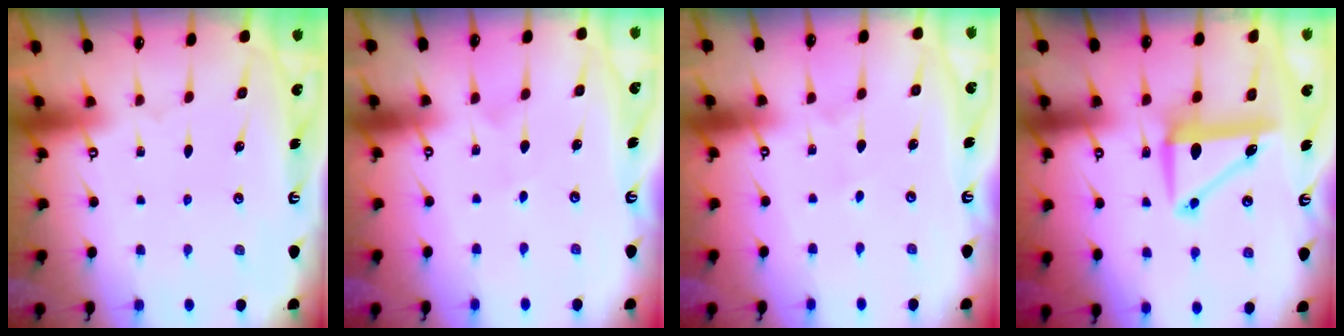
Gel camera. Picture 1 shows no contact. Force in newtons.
{"total": 3.0, "press": 3.0, "slide": 0.3}
{"total": 1.7, "press": 1.7, "slide": 0.1}
{"total": 8.0, "press": 7.8, "slide": 1.5}